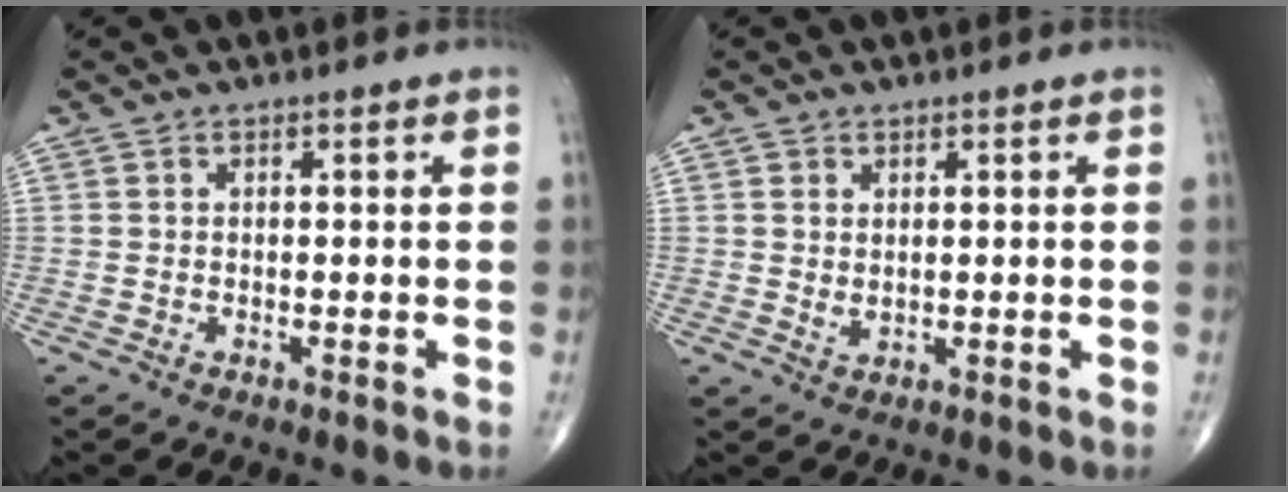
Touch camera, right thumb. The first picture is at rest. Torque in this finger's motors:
{"motor_torque": [-0.33, 0.24, 0.08, -0.05, -0.02]}